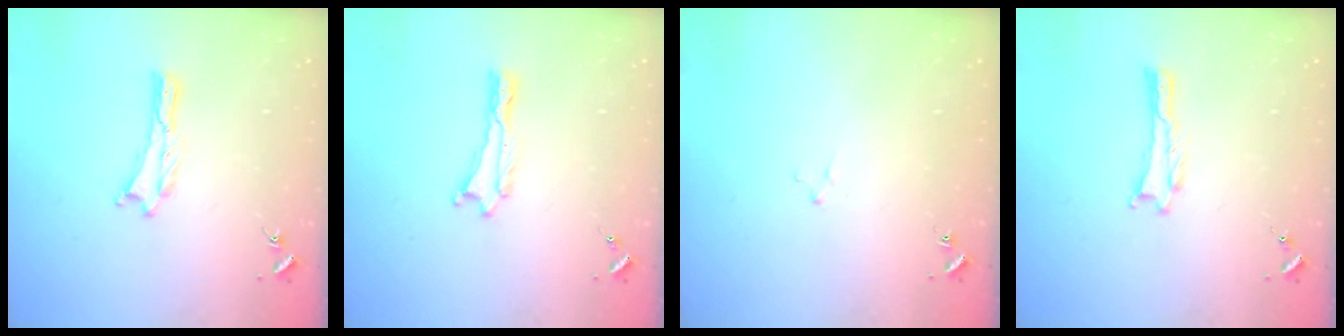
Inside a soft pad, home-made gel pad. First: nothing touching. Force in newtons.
{"total": 0.0}
{"total": 1.5, "press": 1.5, "slide": 0.2}
{"total": 0.0}